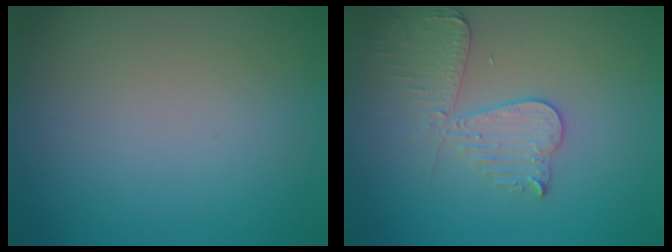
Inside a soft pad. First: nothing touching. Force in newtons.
{"total": 3.5, "press": 3.5, "slide": 0.3}